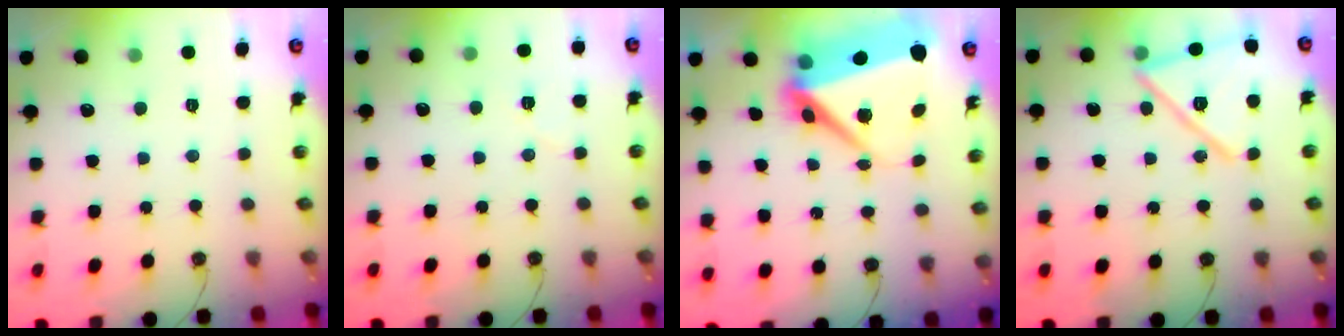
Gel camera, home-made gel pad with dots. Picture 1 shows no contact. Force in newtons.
{"total": 4.4, "press": 4.3, "slide": 0.8}
{"total": 13.1, "press": 13.0, "slide": 1.5}
{"total": 16.4, "press": 16.4, "slide": 0.7}